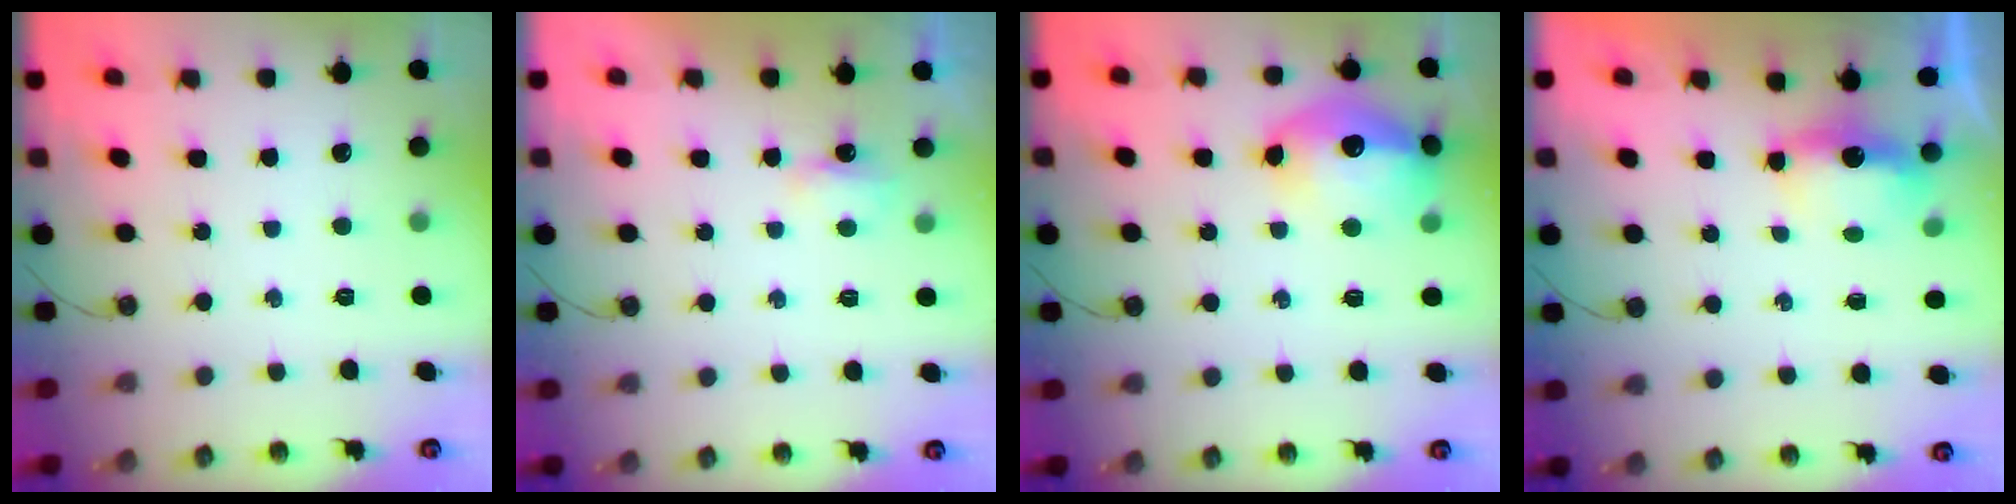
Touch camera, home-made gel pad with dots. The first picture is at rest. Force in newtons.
{"total": 3.6, "press": 3.5, "slide": 0.5}
{"total": 16.0, "press": 15.9, "slide": 1.5}
{"total": 4.0, "press": 4.0, "slide": 0.5}